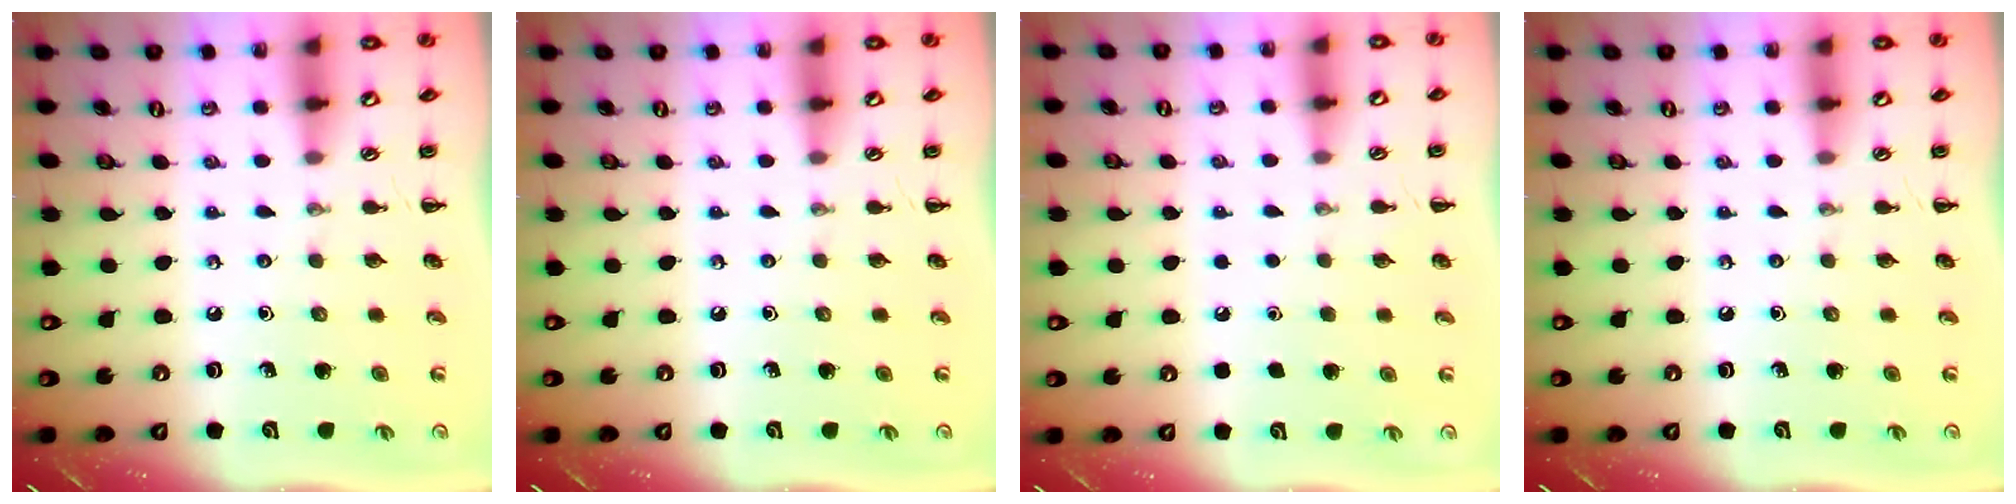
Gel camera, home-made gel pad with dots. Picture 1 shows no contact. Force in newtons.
{"total": 0.0}
{"total": 1.7, "press": 1.6, "slide": 0.1}
{"total": 0.0}